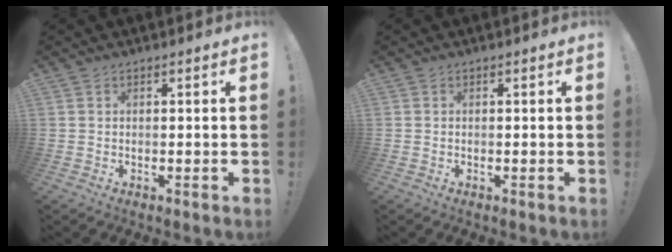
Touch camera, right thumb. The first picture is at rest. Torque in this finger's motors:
{"motor_torque": [-0.06, -0.09, 0.16, -0.08, -0.04]}